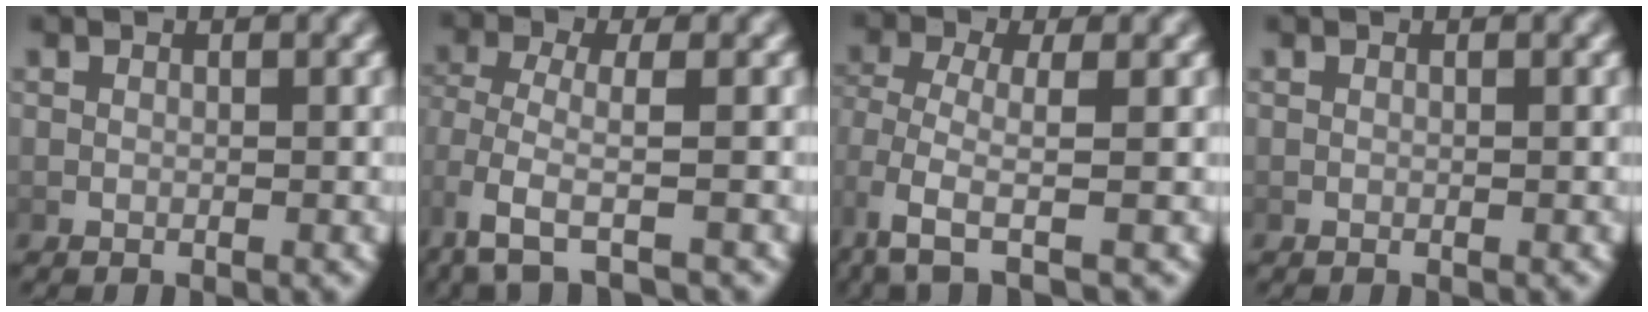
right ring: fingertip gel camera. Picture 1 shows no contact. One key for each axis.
{"total": 3.3, "fx": -1.1, "fy": 0.8, "fz": 3.0, "tx": -0.076, "ty": -0.021, "tz": -0.005}
{"total": 3.8, "fx": -1.1, "fy": 1.3, "fz": 3.4, "tx": -0.085, "ty": -0.027, "tz": -0.002}
{"total": 0.0}